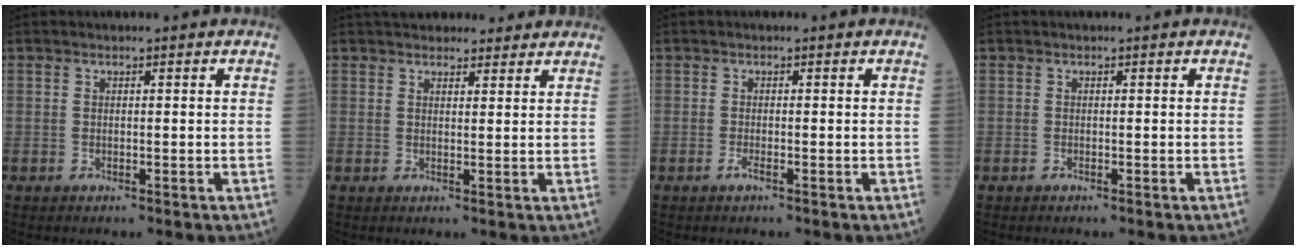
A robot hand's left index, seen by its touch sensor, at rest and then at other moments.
{"total": 9.3, "force": [8.2, 3.1, 3.0], "torque": [-0.028, 0.025, 0.109]}
{"total": 0.6, "force": [-0.4, 0.0, 0.5], "torque": [-0.012, -0.002, -0.007]}
{"total": 0.0}